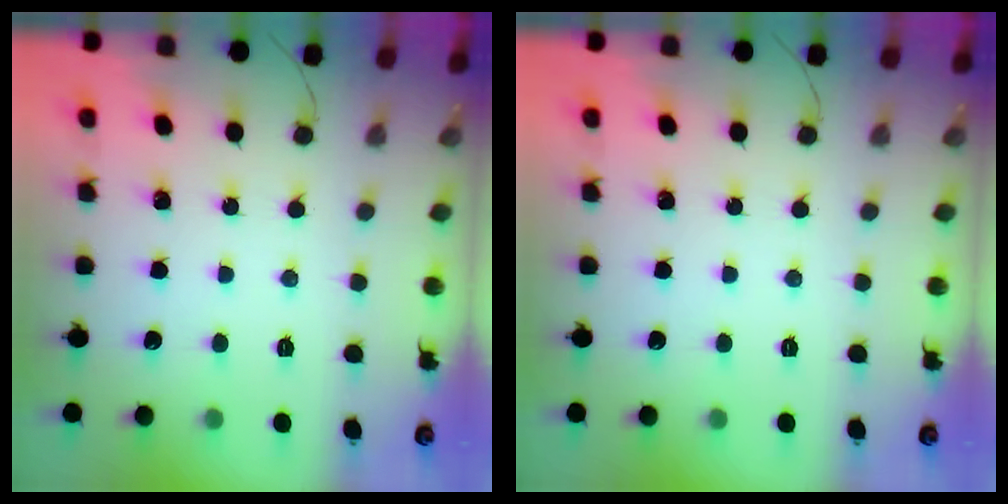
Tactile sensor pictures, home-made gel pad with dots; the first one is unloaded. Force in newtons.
{"total": 0.0}